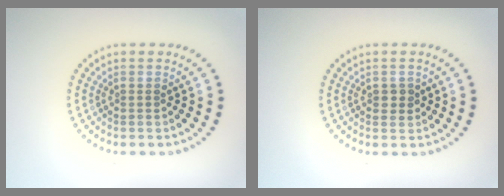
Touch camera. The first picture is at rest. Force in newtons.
{"total": 1.3, "press": 1.3, "slide": 0.2}